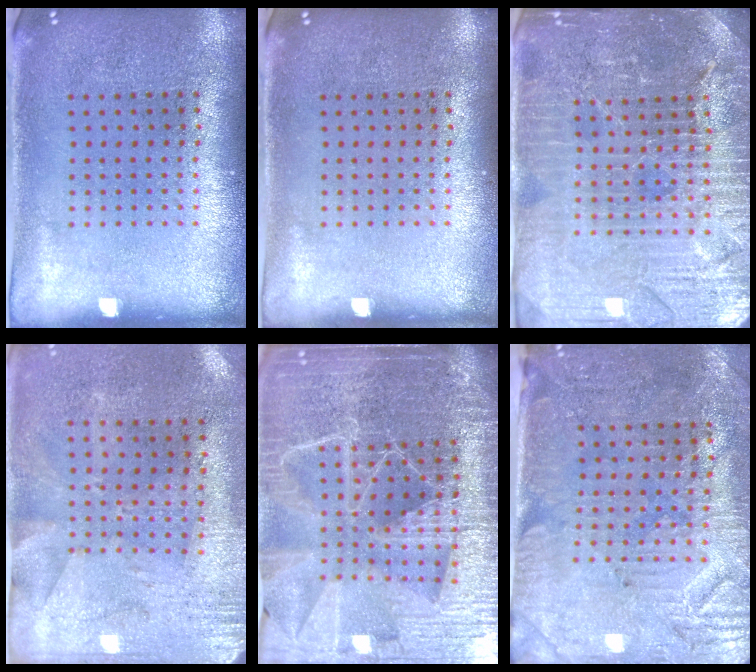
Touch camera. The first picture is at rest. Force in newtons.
{"total": 0.0}
{"total": 4.8, "press": 4.5, "slide": 1.7}
{"total": 2.8, "press": 2.3, "slide": 1.7}
{"total": 6.2, "press": 5.4, "slide": 3.0}
{"total": 3.2, "press": 2.9, "slide": 1.4}